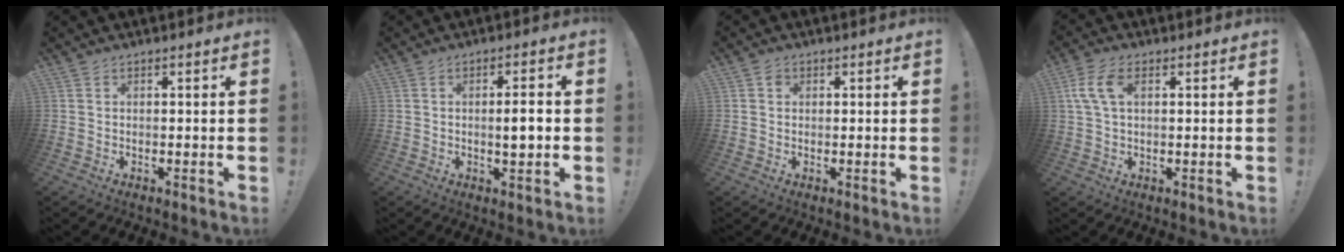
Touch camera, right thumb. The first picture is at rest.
{"total": 4.6, "force": [-0.4, 0.7, 4.5], "torque": [-0.064, -0.004, -0.013]}
{"total": 1.1, "force": [0.4, 1.0, 0.2], "torque": [0.001, 0.001, 0.004]}
{"total": 7.6, "force": [2.2, 4.3, 5.9], "torque": [-0.117, 0.004, 0.041]}